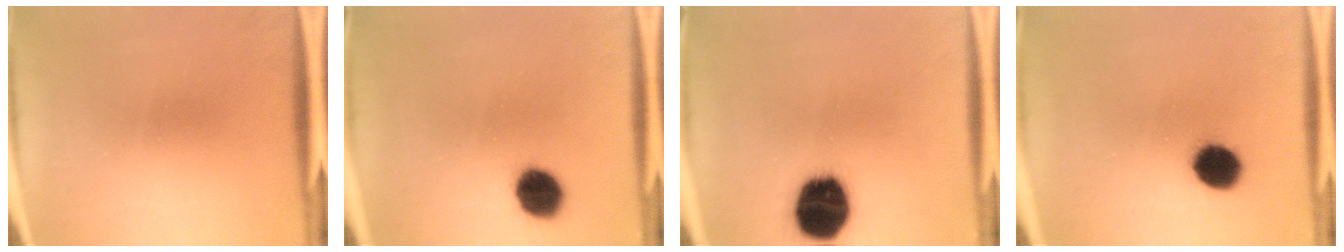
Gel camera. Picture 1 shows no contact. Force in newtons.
{"total": 8.6}
{"total": 18.2}
{"total": 8.9}